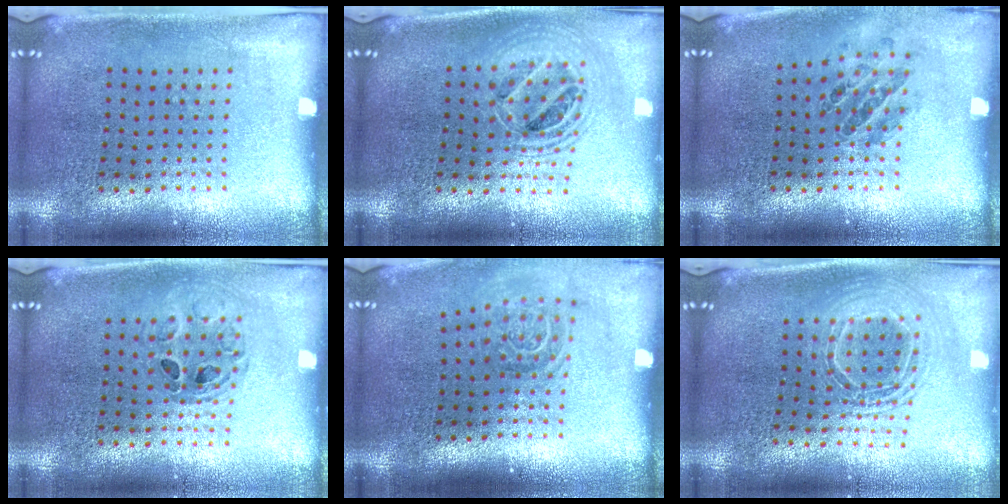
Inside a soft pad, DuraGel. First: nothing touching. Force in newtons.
{"total": 1.9, "press": 1.6, "slide": 1.1}
{"total": 0.8, "press": 0.8, "slide": 0.1}
{"total": 0.5, "press": 0.4, "slide": 0.2}
{"total": 1.6, "press": 1.1, "slide": 1.1}
{"total": 1.8, "press": 1.5, "slide": 1.1}